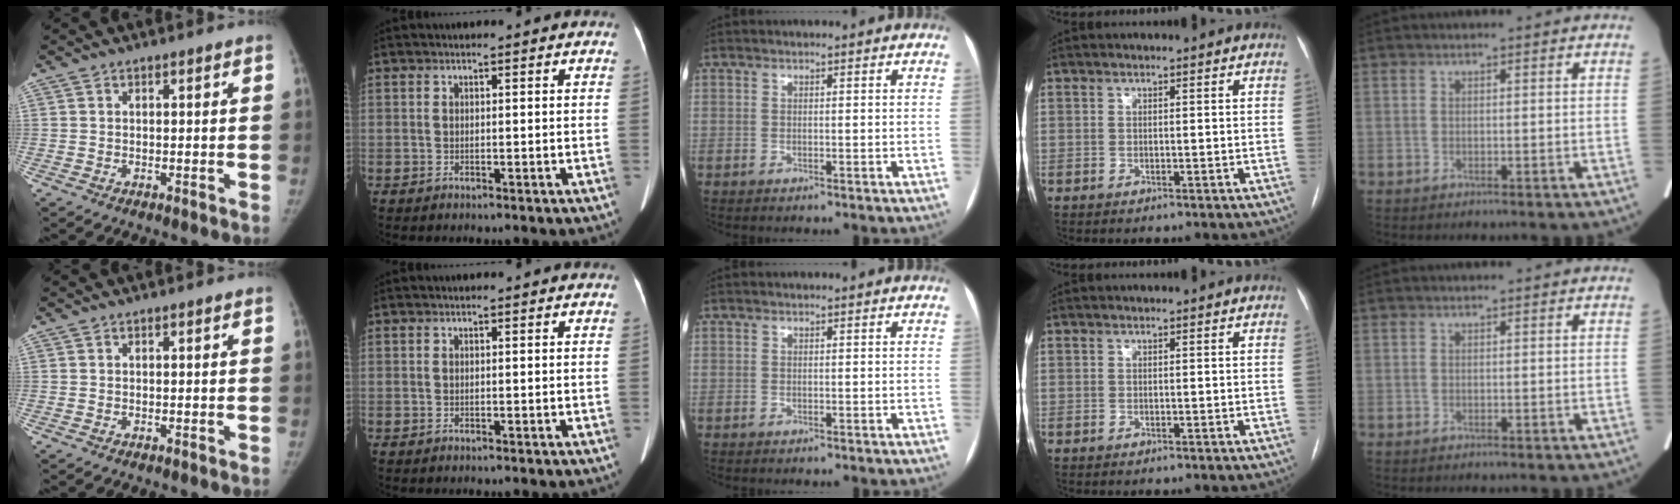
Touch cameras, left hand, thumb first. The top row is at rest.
{}